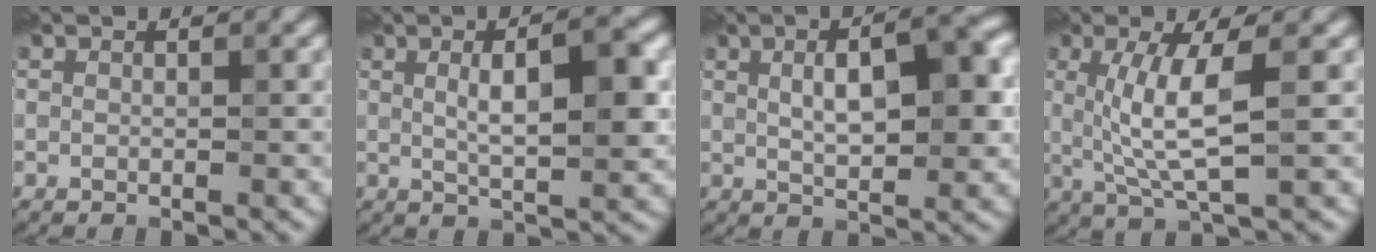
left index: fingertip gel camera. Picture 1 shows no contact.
{"total": 6.2, "force": [1.1, 1.6, 5.9], "torque": [-0.088, 0.007, 0.016]}
{"total": 7.0, "force": [1.5, 2.3, 6.4], "torque": [-0.093, 0.010, 0.022]}
{"total": 5.3, "force": [0.8, 1.0, 5.2], "torque": [-0.106, -0.005, 0.018]}